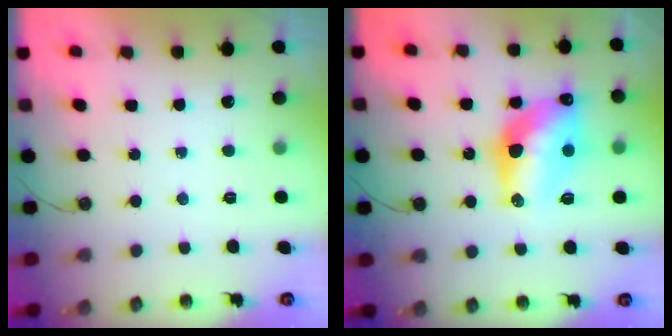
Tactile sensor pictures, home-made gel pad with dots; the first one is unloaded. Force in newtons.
{"total": 13.9, "press": 13.8, "slide": 1.3}